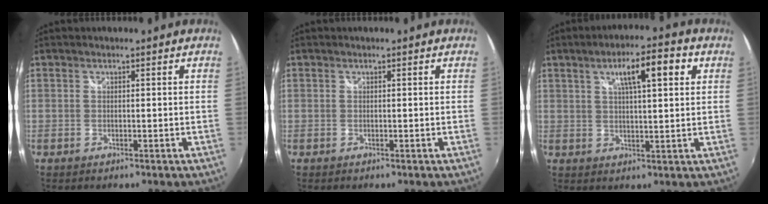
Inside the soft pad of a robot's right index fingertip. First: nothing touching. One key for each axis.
{"total": 0.0}
{"total": 9.0, "fx": 3.7, "fy": 2.0, "fz": 7.9, "tx": -0.129, "ty": 0.017, "tz": 0.059}